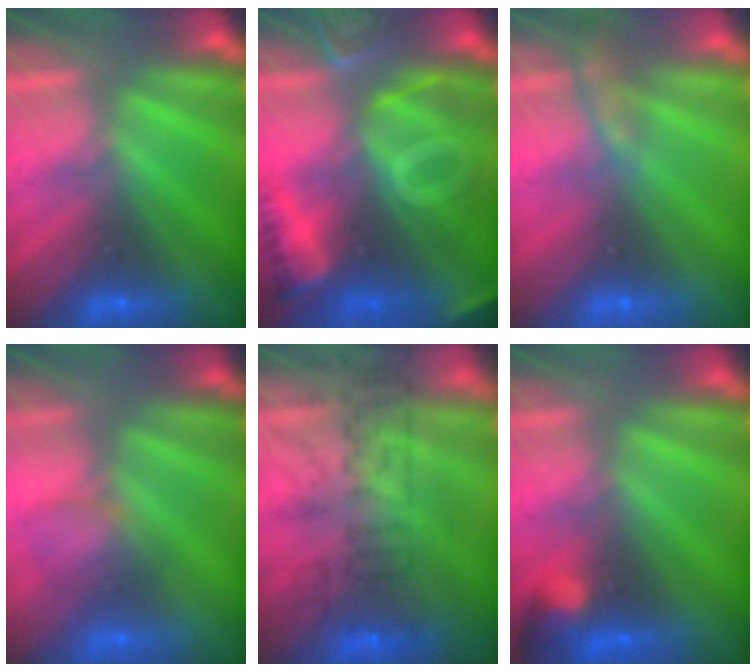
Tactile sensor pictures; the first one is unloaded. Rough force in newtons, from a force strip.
{"total": 8.7}
{"total": 2.3}
{"total": 3.0}
{"total": 9.7}
{"total": 2.9}